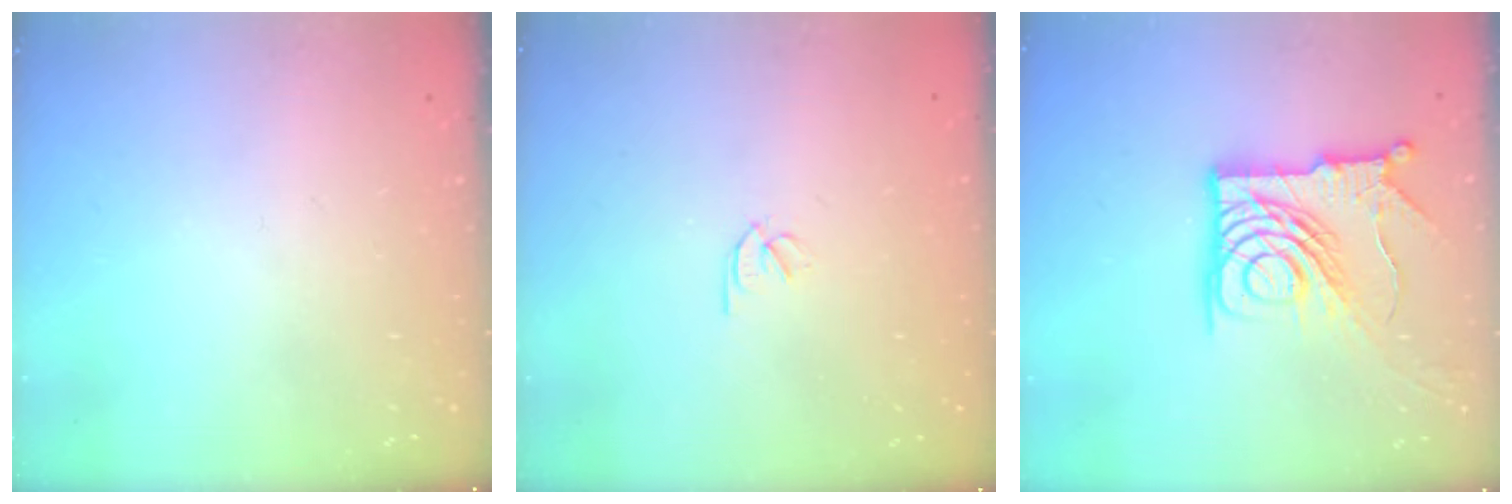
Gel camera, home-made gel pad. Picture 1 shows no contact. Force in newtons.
{"total": 1.8, "press": 1.7, "slide": 0.5}
{"total": 15.4, "press": 15.3, "slide": 1.7}